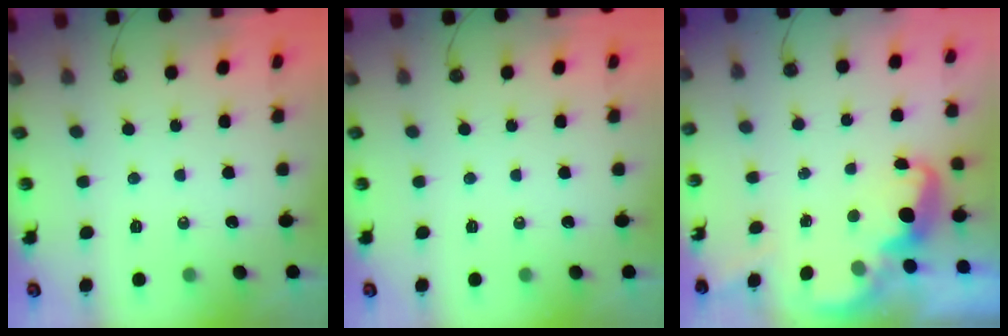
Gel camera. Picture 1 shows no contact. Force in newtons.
{"total": 0.0}
{"total": 2.6, "press": 2.6, "slide": 0.5}